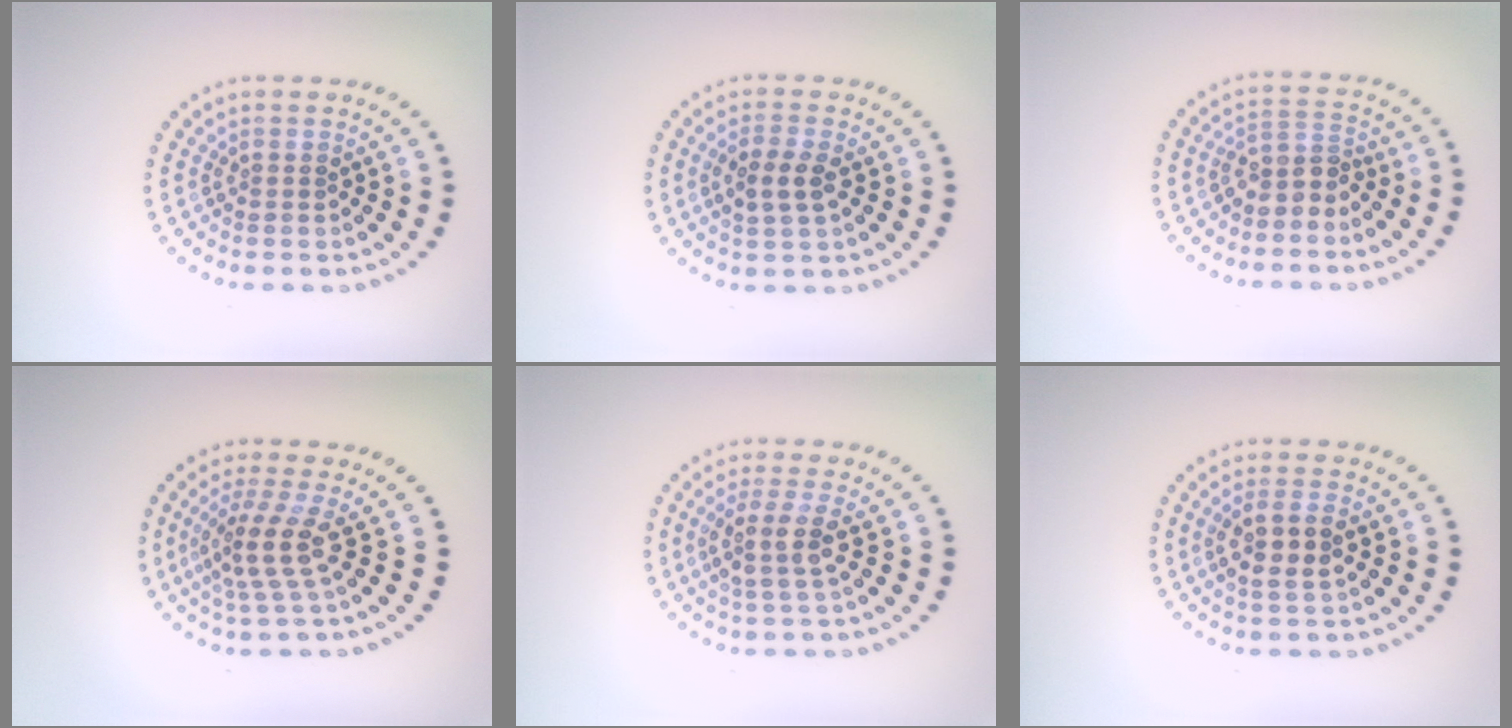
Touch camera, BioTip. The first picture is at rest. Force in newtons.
{"total": 2.6, "press": 2.5, "slide": 0.6}
{"total": 2.5, "press": 1.9, "slide": 1.6}
{"total": 3.5, "press": 2.5, "slide": 2.4}
{"total": 3.1, "press": 2.4, "slide": 1.9}
{"total": 2.9, "press": 2.7, "slide": 1.0}